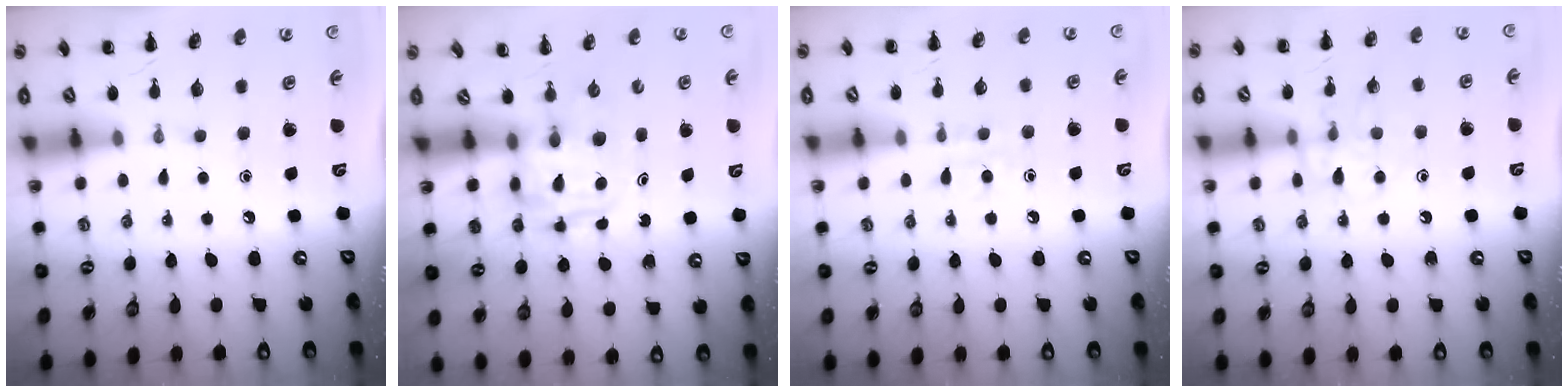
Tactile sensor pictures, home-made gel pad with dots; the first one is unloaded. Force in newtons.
{"total": 3.4, "press": 3.4, "slide": 0.3}
{"total": 4.2, "press": 4.0, "slide": 1.3}
{"total": 11.1, "press": 11.1, "slide": 0.7}